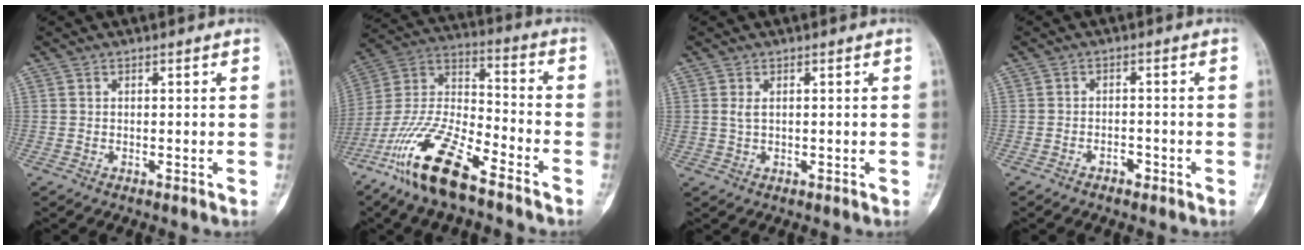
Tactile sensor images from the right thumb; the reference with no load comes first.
{"total": 18.2, "force": [-12.0, 5.5, 12.6], "torque": [-0.257, 0.061, -0.230]}
{"total": 1.3, "force": [0.5, 0.6, 1.1], "torque": [-0.024, 0.003, 0.015]}
{"total": 1.9, "force": [-1.3, 1.1, 0.9], "torque": [-0.011, 0.011, -0.022]}